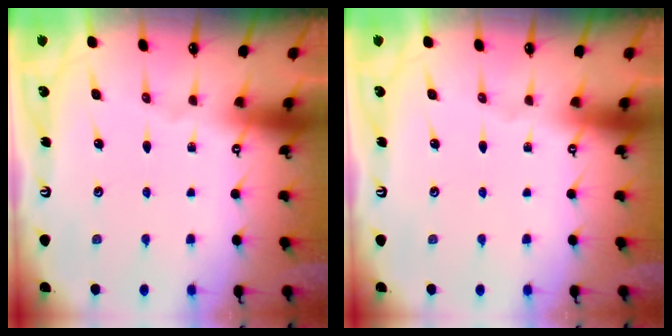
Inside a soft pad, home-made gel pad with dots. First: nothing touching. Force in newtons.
{"total": 0.0}